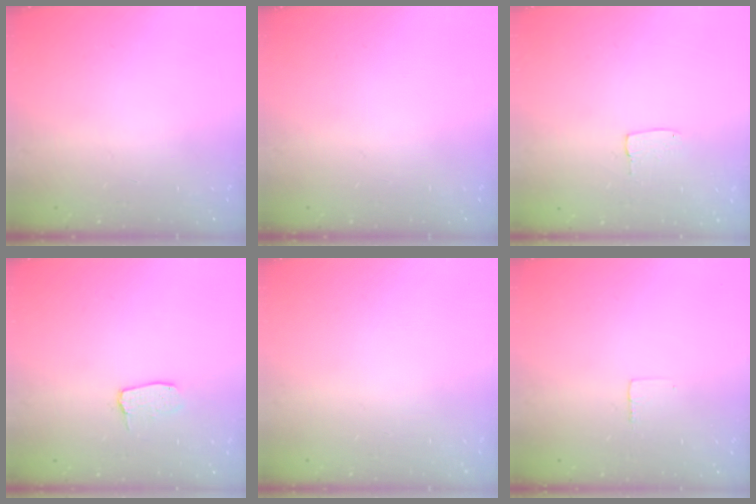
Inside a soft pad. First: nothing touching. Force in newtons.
{"total": 0.0}
{"total": 3.5, "press": 3.5, "slide": 0.1}
{"total": 5.6, "press": 5.6, "slide": 0.4}
{"total": 0.0}
{"total": 2.3, "press": 2.3, "slide": 0.1}